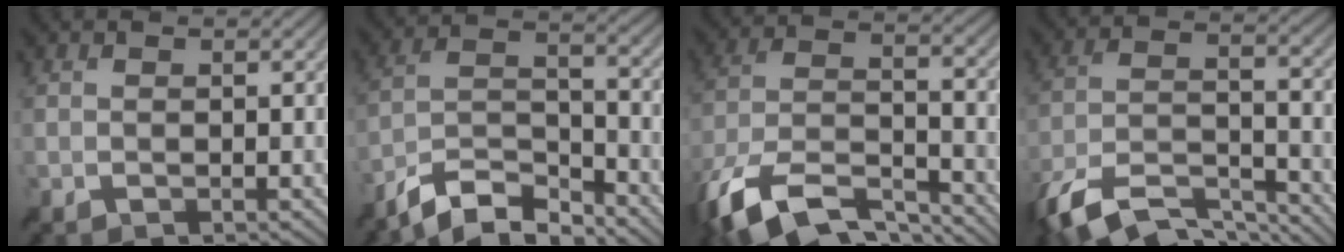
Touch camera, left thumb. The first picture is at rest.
{"total": 9.3, "force": [-7.8, 2.4, 4.4], "torque": [-0.086, 0.011, -0.155]}
{"total": 15.2, "force": [-10.8, 6.1, 8.9], "torque": [-0.223, -0.014, -0.192]}
{"total": 13.2, "force": [-10.2, 4.4, 7.2], "torque": [-0.165, -0.005, -0.184]}